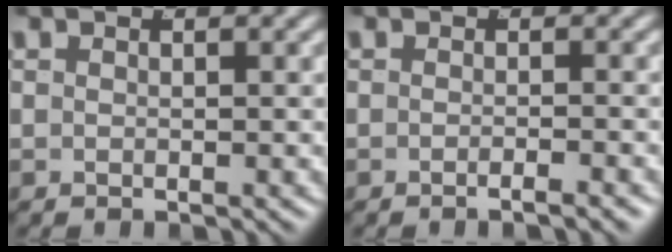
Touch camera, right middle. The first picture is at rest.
{"total": 1.3, "force": [-1.1, -0.3, 0.6], "torque": [-0.010, 0.004, -0.022]}